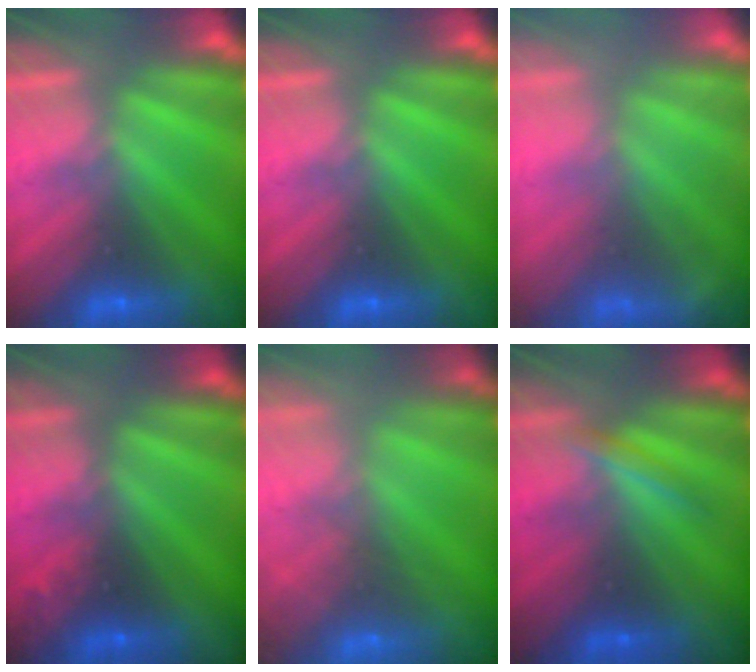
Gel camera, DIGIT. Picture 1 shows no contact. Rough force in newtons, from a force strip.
{"total": 0.0}
{"total": 1.4}
{"total": 2.4}
{"total": 5.7}
{"total": 1.8}